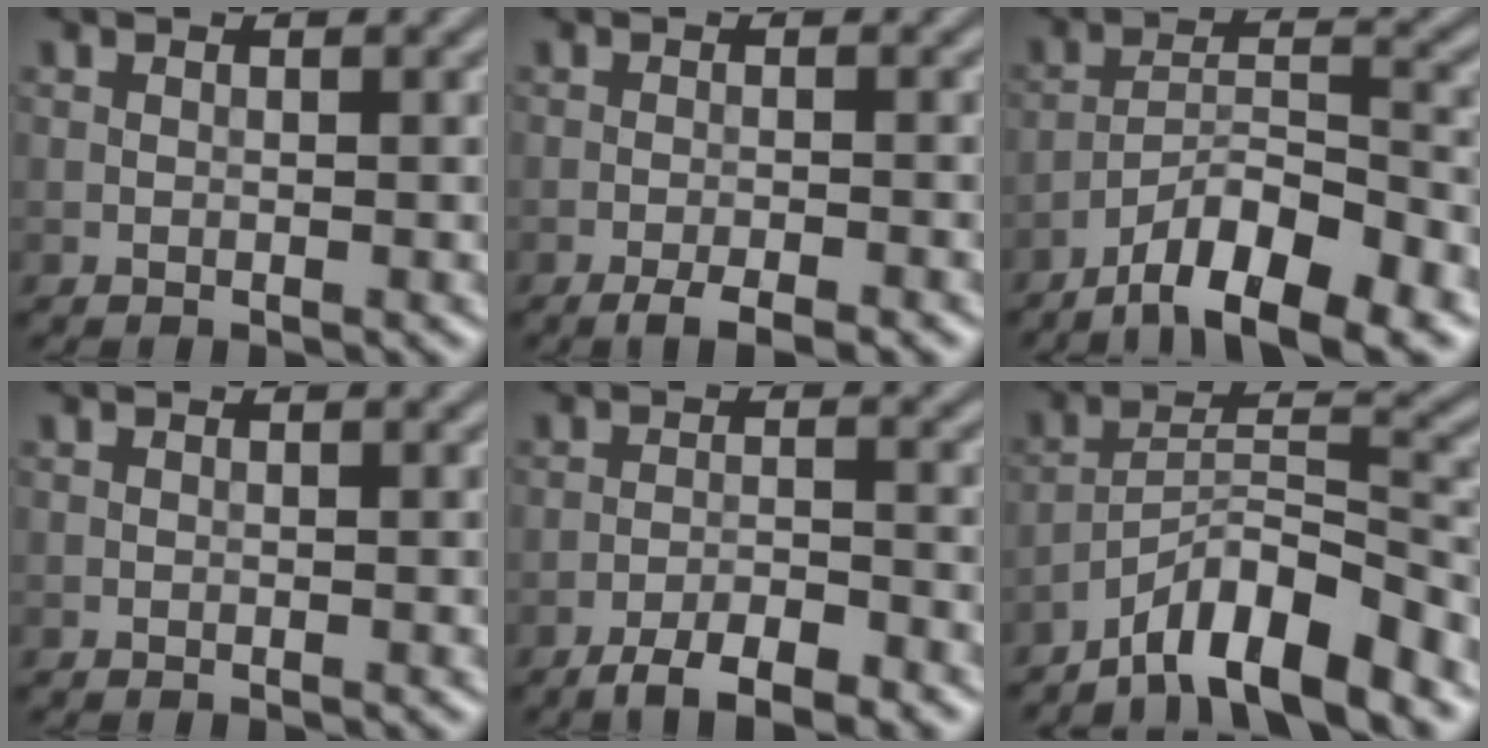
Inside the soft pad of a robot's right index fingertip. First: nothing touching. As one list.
[{"total": 2.5, "force": [-1.8, 0.4, 1.7], "torque": [-0.028, 0.002, -0.033]}, {"total": 9.1, "force": [-6.3, 2.3, 6.2], "torque": [-0.096, 0.010, -0.112]}, {"total": 0.0}, {"total": 4.0, "force": [-3.1, 0.9, 2.3], "torque": [-0.042, 0.005, -0.057]}, {"total": 8.4, "force": [-6.3, 1.7, 5.3], "torque": [-0.083, 0.011, -0.114]}]